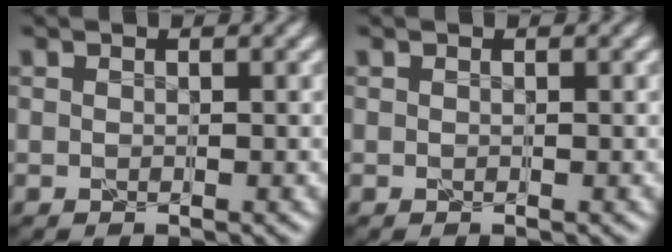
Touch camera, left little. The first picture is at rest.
{"total": 0.0}